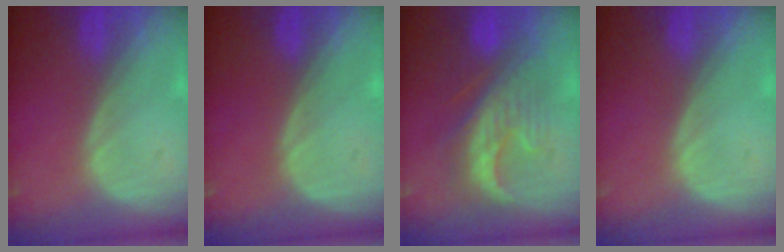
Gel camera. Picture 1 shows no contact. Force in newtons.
{"total": 0.0}
{"total": 8.6, "press": 8.5, "slide": 1.0}
{"total": 0.0}